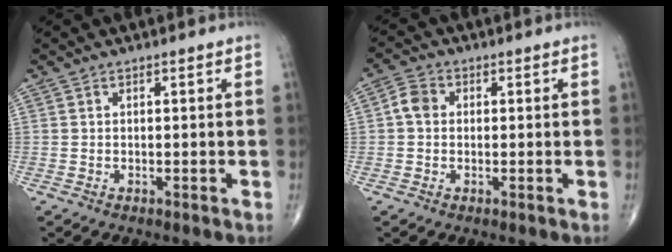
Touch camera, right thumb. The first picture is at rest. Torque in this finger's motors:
{"motor_torque": [-0.14, 0.85, 0.37, -0.02, 0.01]}